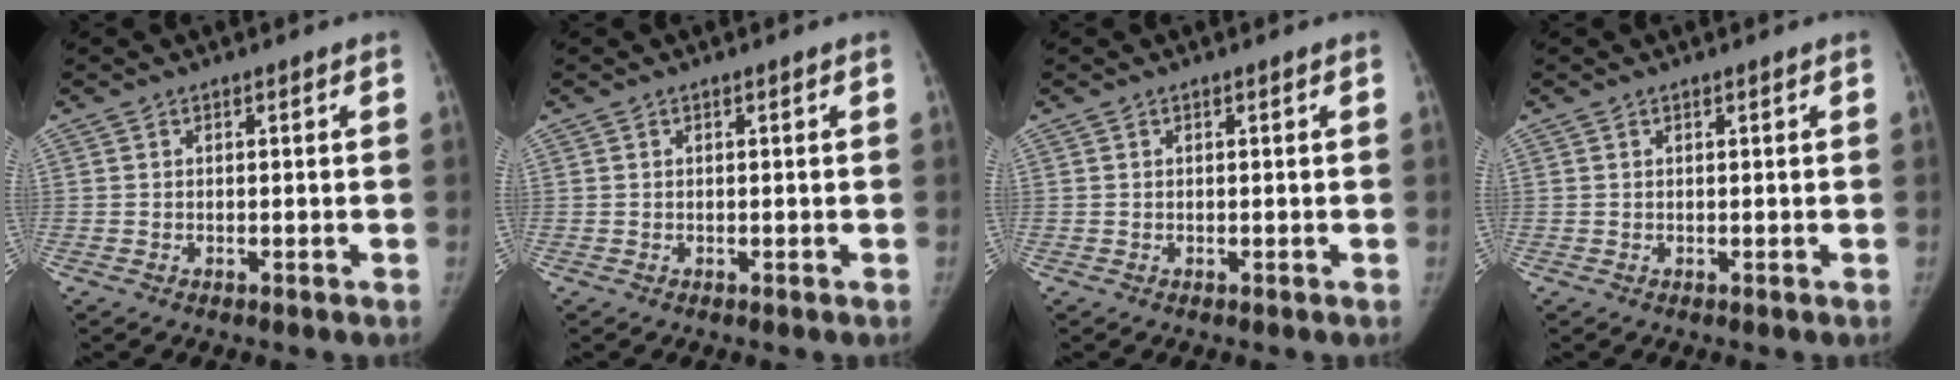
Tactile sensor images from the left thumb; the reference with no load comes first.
{"total": 0.0}
{"total": 0.0}
{"total": 0.0}